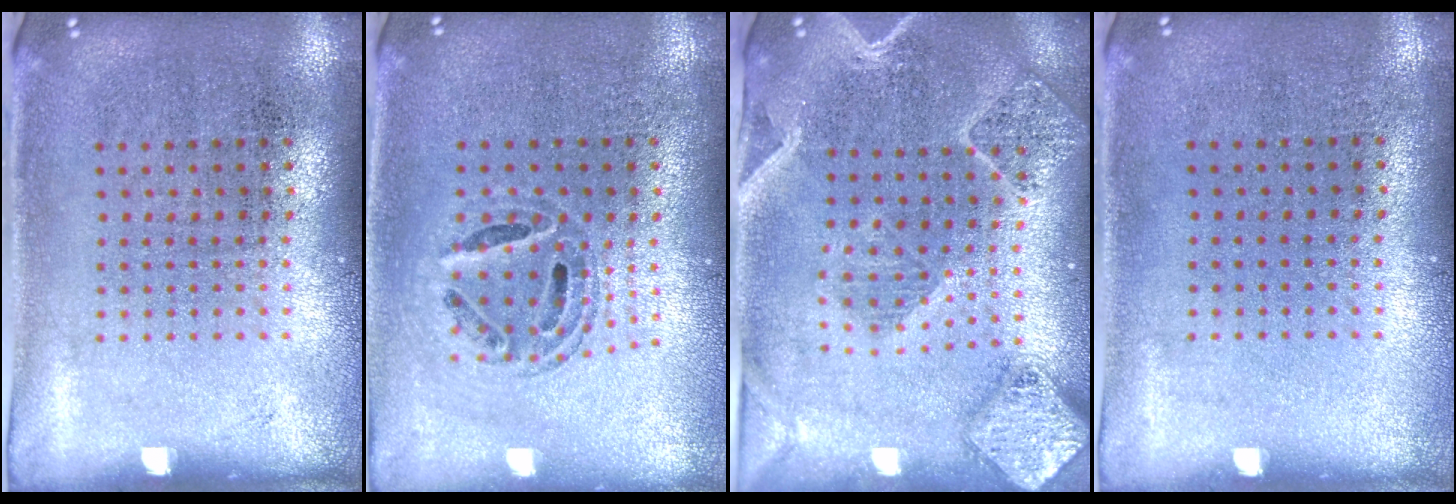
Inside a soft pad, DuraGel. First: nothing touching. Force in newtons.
{"total": 0.7, "press": 0.7, "slide": 0.3}
{"total": 2.5, "press": 2.3, "slide": 1.1}
{"total": 0.0}